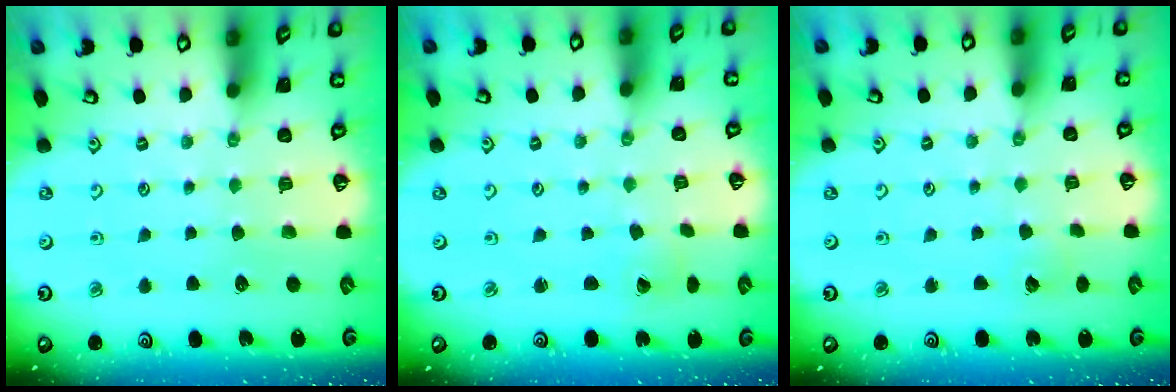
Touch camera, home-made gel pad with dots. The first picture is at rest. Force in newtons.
{"total": 0.5, "press": 0.5, "slide": 0.0}
{"total": 2.8, "press": 2.8, "slide": 0.2}